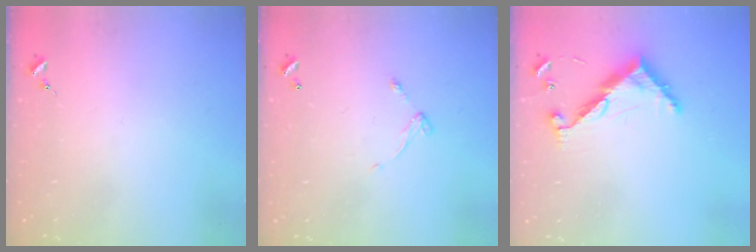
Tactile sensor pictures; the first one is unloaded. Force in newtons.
{"total": 5.7, "press": 5.7, "slide": 0.5}
{"total": 9.3, "press": 9.3, "slide": 0.3}